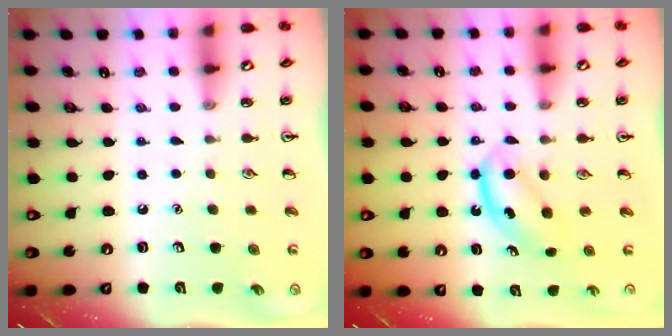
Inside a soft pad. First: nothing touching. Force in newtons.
{"total": 5.4, "press": 5.4, "slide": 0.8}